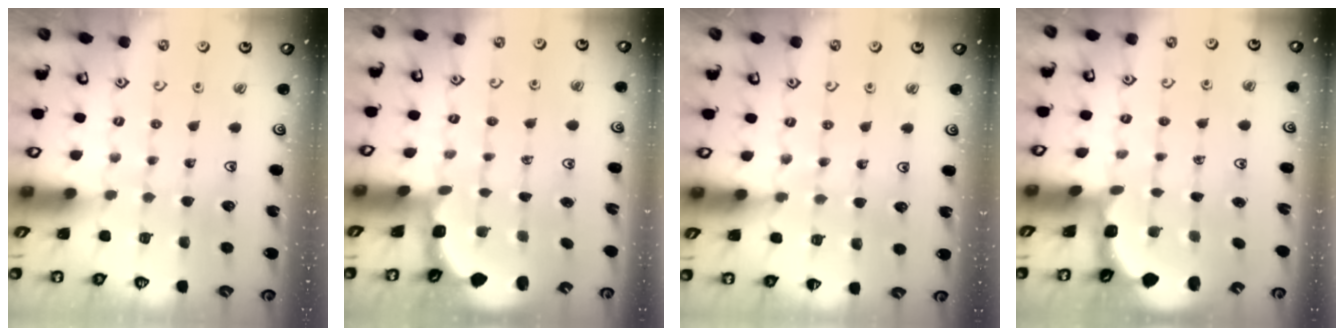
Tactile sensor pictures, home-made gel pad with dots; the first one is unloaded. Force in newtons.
{"total": 2.7, "press": 2.1, "slide": 1.7}
{"total": 6.4, "press": 6.3, "slide": 1.0}
{"total": 2.0, "press": 1.6, "slide": 1.2}